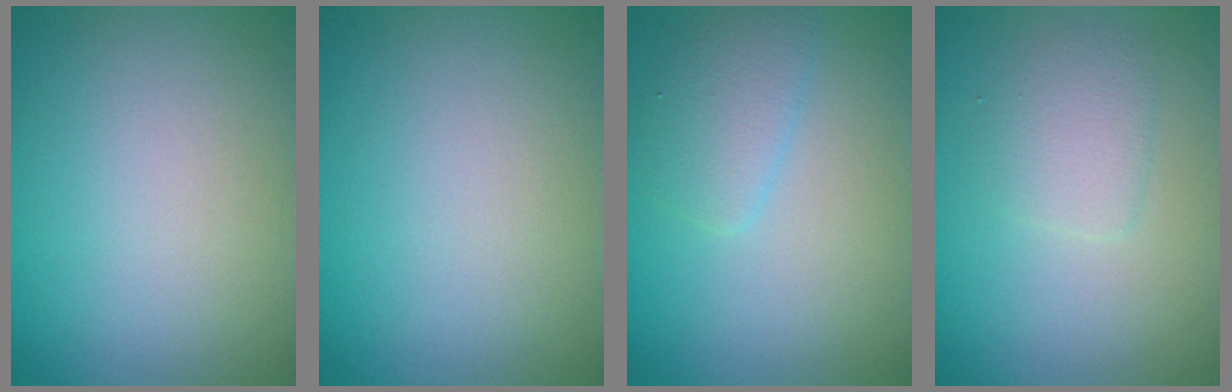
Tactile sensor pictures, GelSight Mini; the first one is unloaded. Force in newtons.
{"total": 0.0}
{"total": 2.2, "press": 2.2, "slide": 0.1}
{"total": 1.9, "press": 1.9, "slide": 0.1}